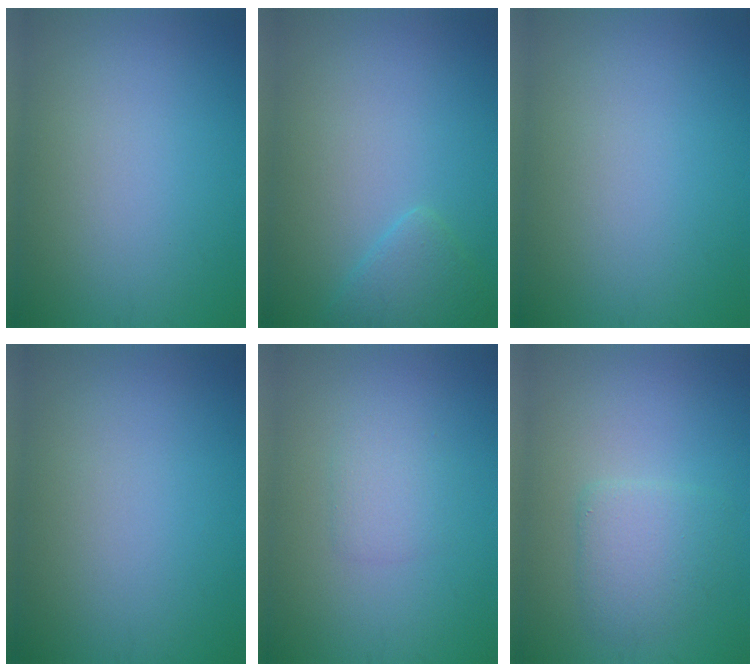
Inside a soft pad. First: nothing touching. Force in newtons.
{"total": 2.1, "press": 2.1, "slide": 0.1}
{"total": 0.0}
{"total": 0.0}
{"total": 1.6, "press": 1.6, "slide": 0.1}
{"total": 2.9, "press": 2.9, "slide": 0.3}